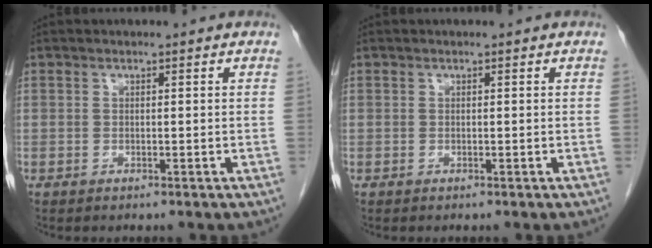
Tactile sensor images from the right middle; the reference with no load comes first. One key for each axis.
{"total": 0.0}